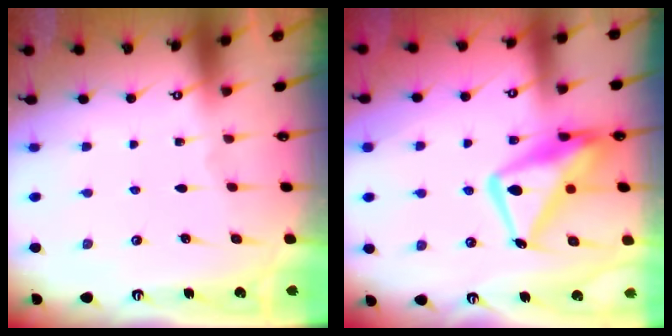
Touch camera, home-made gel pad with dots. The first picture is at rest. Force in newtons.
{"total": 15.6, "press": 15.5, "slide": 1.5}